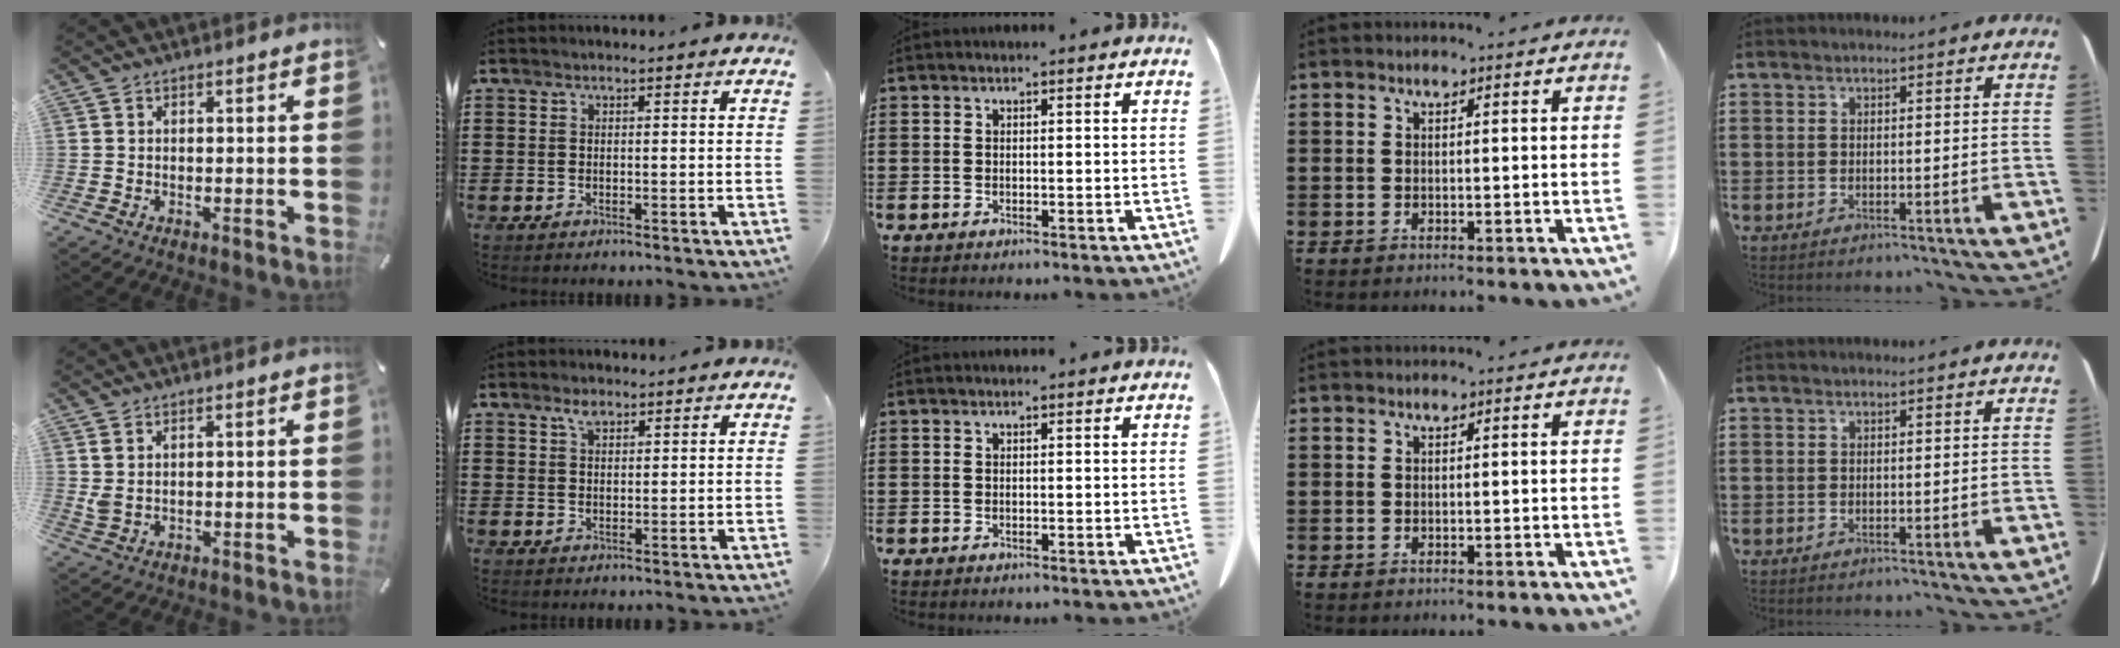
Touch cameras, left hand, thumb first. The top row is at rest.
{"thumb": {"total": 2.2, "force": [1.1, 1.0, 1.6], "torque": [-0.032, 0.001, 0.019]}, "index": {"total": 2.2, "force": [1.6, 1.0, 1.0], "torque": [-0.017, -0.003, 0.030]}}